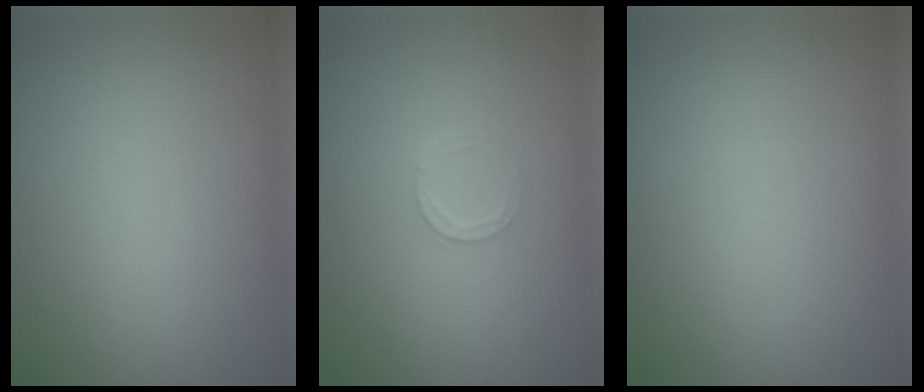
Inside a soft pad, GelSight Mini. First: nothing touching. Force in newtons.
{"total": 1.3, "press": 1.3, "slide": 0.2}
{"total": 0.0}